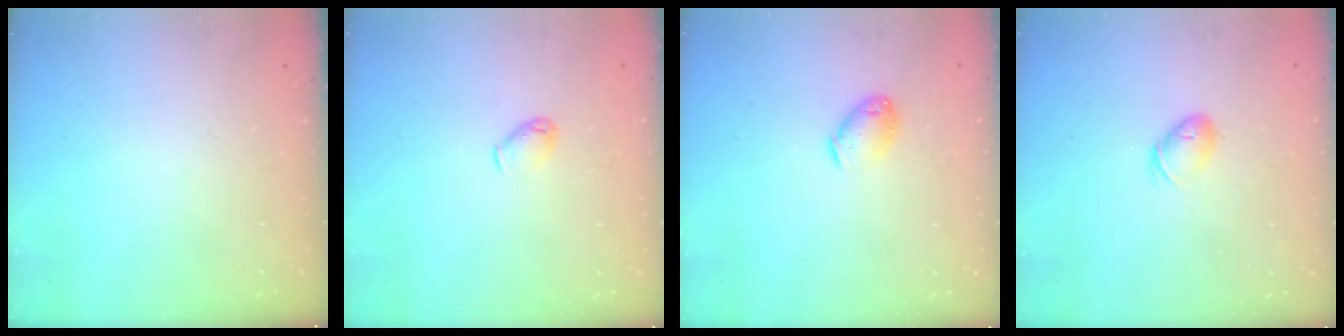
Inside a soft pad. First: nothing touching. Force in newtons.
{"total": 3.9, "press": 3.8, "slide": 0.7}
{"total": 7.8, "press": 7.7, "slide": 1.0}
{"total": 7.1, "press": 7.0, "slide": 1.1}